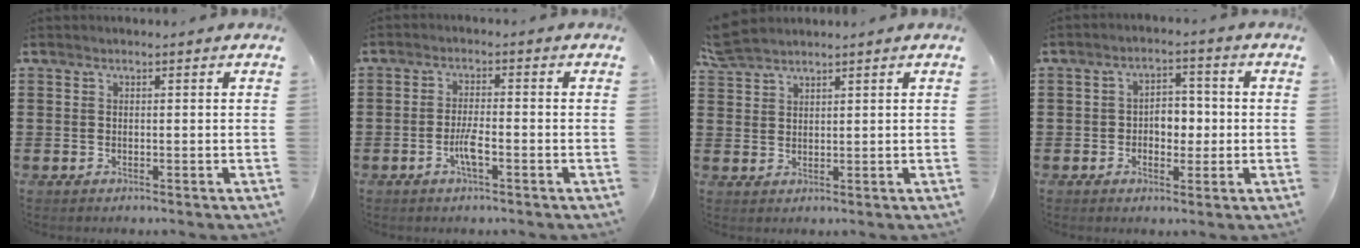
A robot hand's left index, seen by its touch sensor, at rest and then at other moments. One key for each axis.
{"total": 3.6, "fx": -1.4, "fy": 0.7, "fz": 3.2, "tx": -0.070, "ty": -0.003, "tz": -0.029}
{"total": 3.5, "fx": 3.3, "fy": 0.8, "fz": 1.0, "tx": -0.031, "ty": -0.002, "tz": 0.063}
{"total": 4.3, "fx": -0.6, "fy": 2.9, "fz": 3.1, "tx": -0.050, "ty": 0.004, "tz": -0.021}